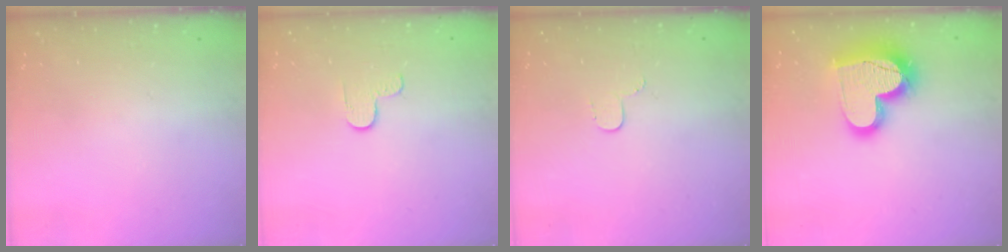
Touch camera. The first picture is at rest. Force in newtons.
{"total": 2.7, "press": 2.6, "slide": 0.4}
{"total": 3.5, "press": 3.5, "slide": 0.4}
{"total": 18.5, "press": 18.4, "slide": 1.6}